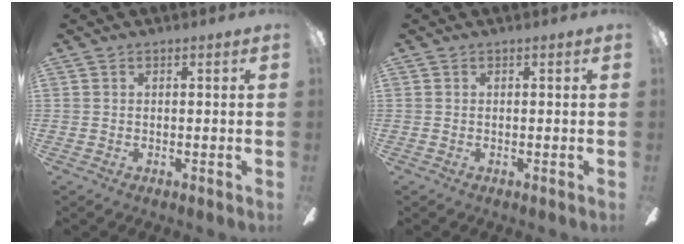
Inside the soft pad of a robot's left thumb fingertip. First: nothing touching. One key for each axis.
{"total": 0.0}